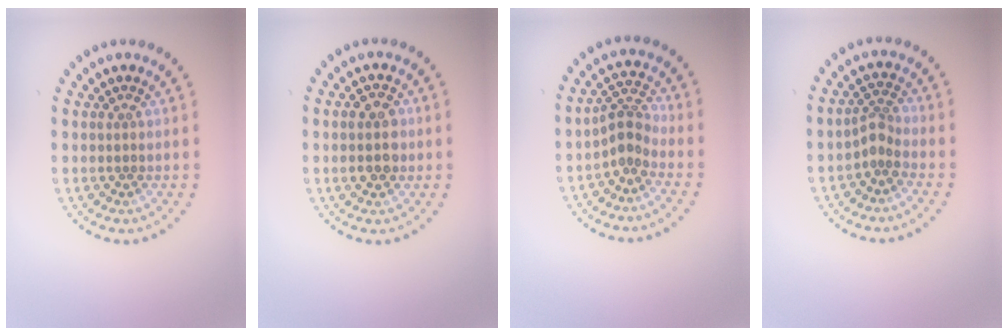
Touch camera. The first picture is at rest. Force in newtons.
{"total": 2.8, "press": 2.8, "slide": 0.1}
{"total": 2.3, "press": 1.8, "slide": 1.5}
{"total": 1.9, "press": 1.4, "slide": 1.3}